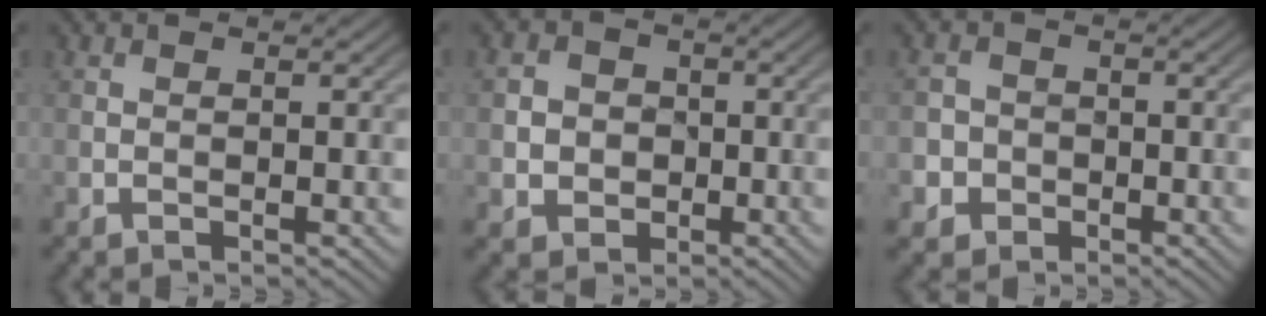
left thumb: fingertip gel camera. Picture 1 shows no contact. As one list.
[{"total": 4.3, "force": [-0.5, 4.0, 1.5], "torque": [-0.029, 0.000, -0.021]}, {"total": 3.9, "force": [-1.4, 3.5, 0.7], "torque": [-0.005, 0.004, -0.043]}]